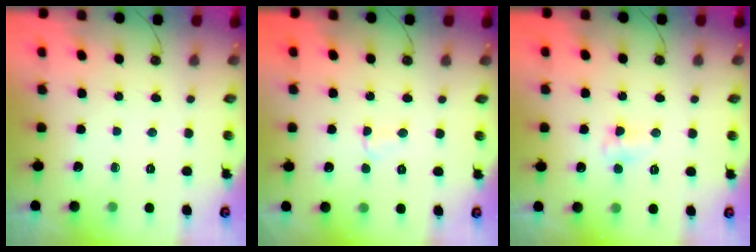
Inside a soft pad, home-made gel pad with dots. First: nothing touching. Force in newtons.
{"total": 2.8, "press": 2.7, "slide": 0.5}
{"total": 3.9, "press": 3.9, "slide": 0.7}